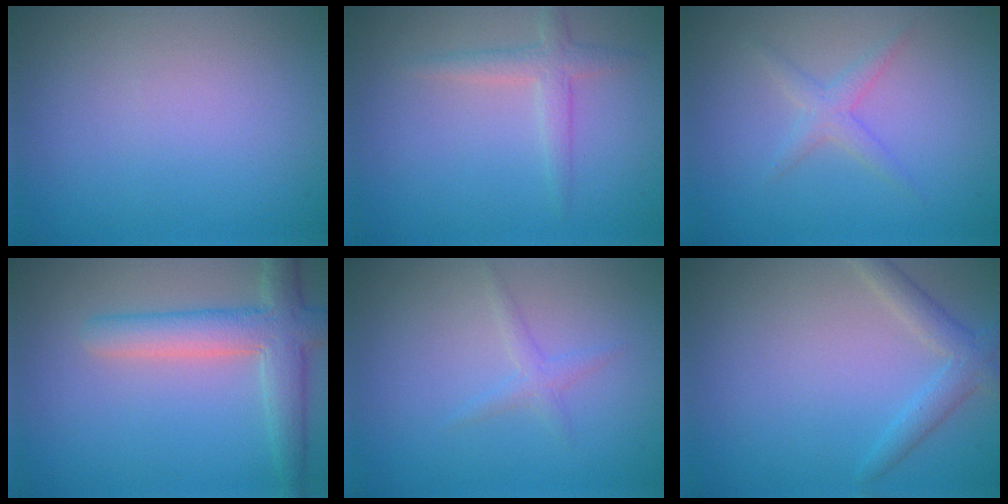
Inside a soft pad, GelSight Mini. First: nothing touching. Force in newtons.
{"total": 2.0, "press": 2.0, "slide": 0.1}
{"total": 1.7, "press": 1.7, "slide": 0.1}
{"total": 5.0, "press": 4.9, "slide": 0.4}
{"total": 1.2, "press": 1.2, "slide": 0.1}
{"total": 2.3, "press": 2.3, "slide": 0.2}